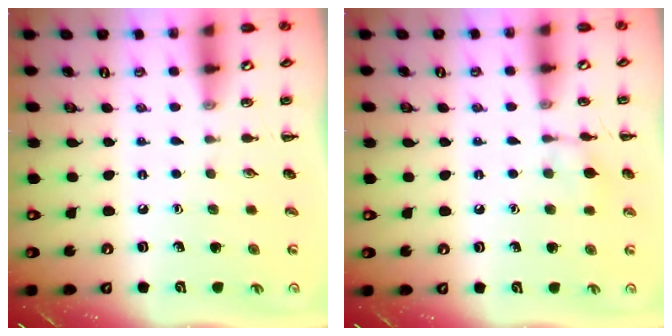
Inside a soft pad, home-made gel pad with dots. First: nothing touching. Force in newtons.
{"total": 7.5, "press": 7.3, "slide": 1.7}